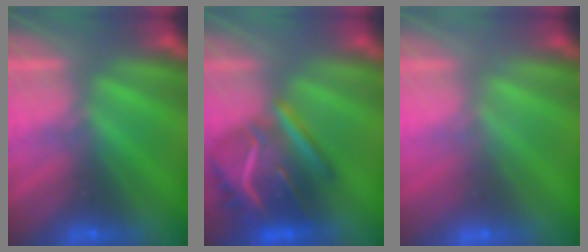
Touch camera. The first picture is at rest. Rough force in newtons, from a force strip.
{"total": 7.8}
{"total": 1.6}